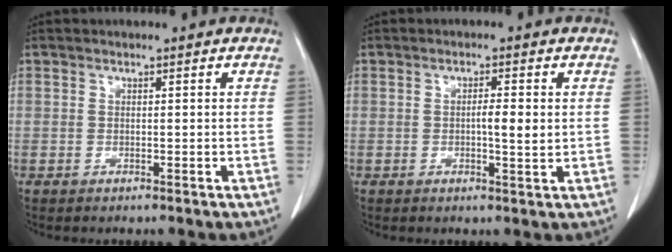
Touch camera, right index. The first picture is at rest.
{"total": 3.1, "force": [0.1, 0.3, 3.1], "torque": [-0.051, -0.002, 0.002]}